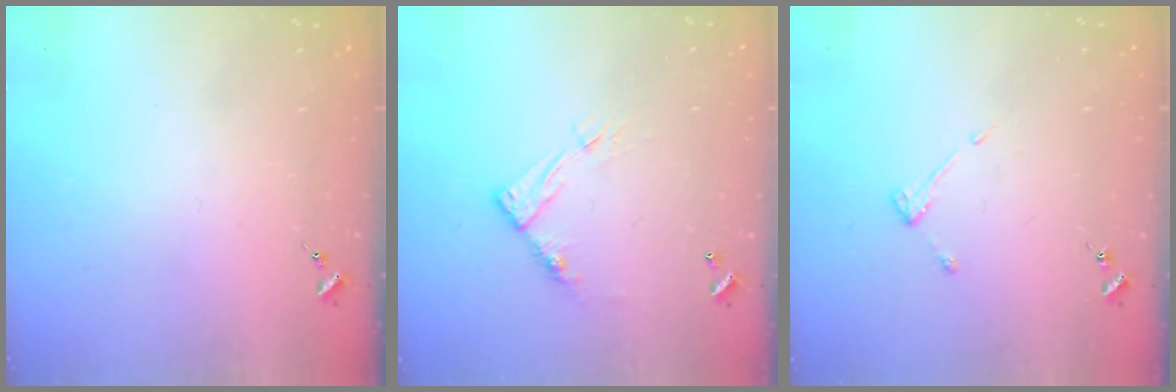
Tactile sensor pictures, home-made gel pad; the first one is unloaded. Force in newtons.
{"total": 9.4, "press": 9.4, "slide": 0.5}
{"total": 3.0, "press": 3.0, "slide": 0.6}